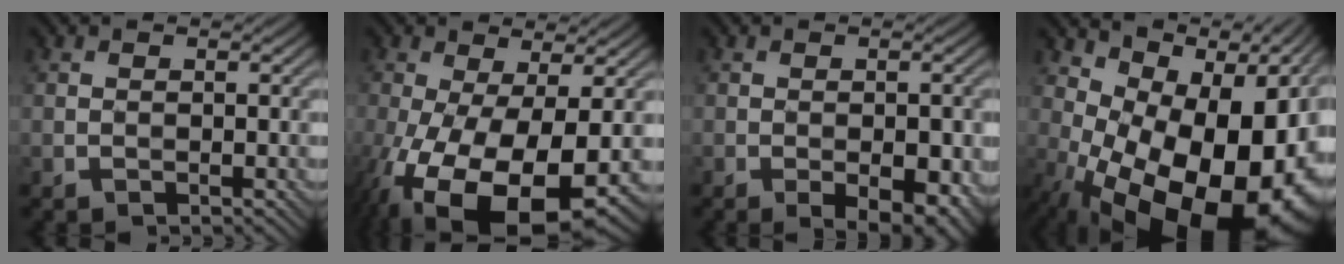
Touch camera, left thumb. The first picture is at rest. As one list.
[{"total": 16.5, "force": [-6.0, 7.8, 13.3], "torque": [-0.273, -0.050, -0.076]}, {"total": 5.7, "force": [-2.4, 2.2, 4.7], "torque": [-0.064, -0.002, -0.023]}, {"total": 19.5, "force": [-4.2, 11.1, 15.6], "torque": [-0.198, -0.022, -0.036]}]